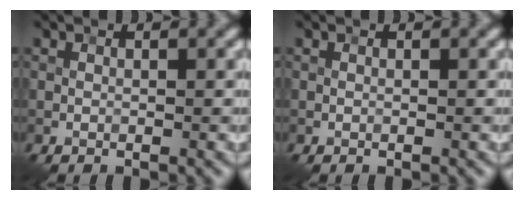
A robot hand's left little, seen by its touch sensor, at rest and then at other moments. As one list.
[{"total": 0.0}]